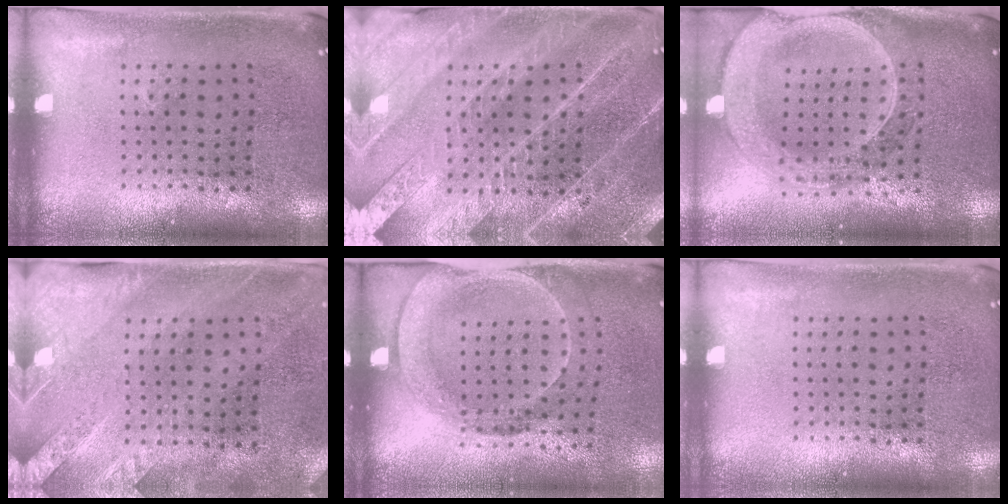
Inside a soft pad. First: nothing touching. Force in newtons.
{"total": 4.1, "press": 3.8, "slide": 1.7}
{"total": 2.7, "press": 2.4, "slide": 1.2}
{"total": 2.5, "press": 2.1, "slide": 1.3}
{"total": 1.7, "press": 1.3, "slide": 1.1}
{"total": 0.0}